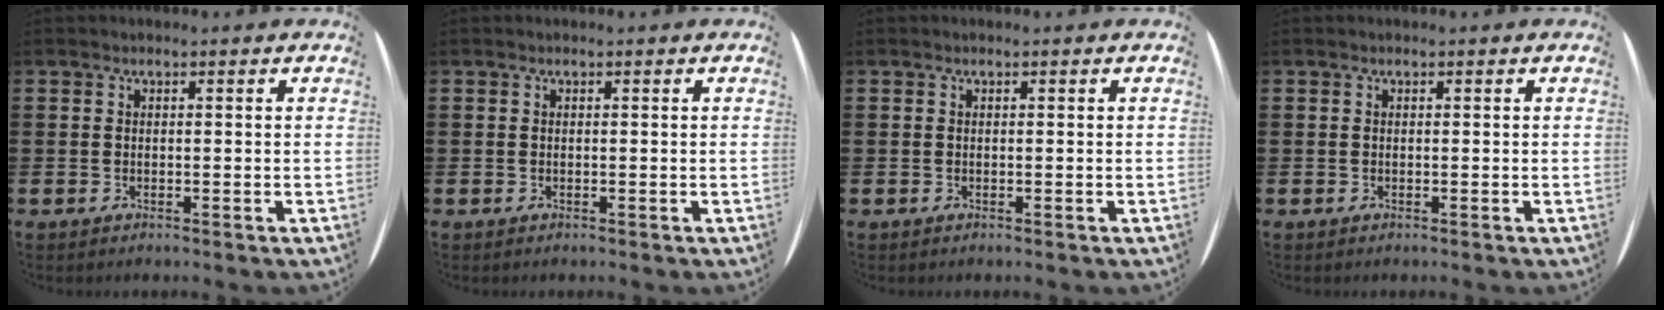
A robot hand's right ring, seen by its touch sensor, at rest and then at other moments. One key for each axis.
{"total": 0.0}
{"total": 0.0}
{"total": 0.0}